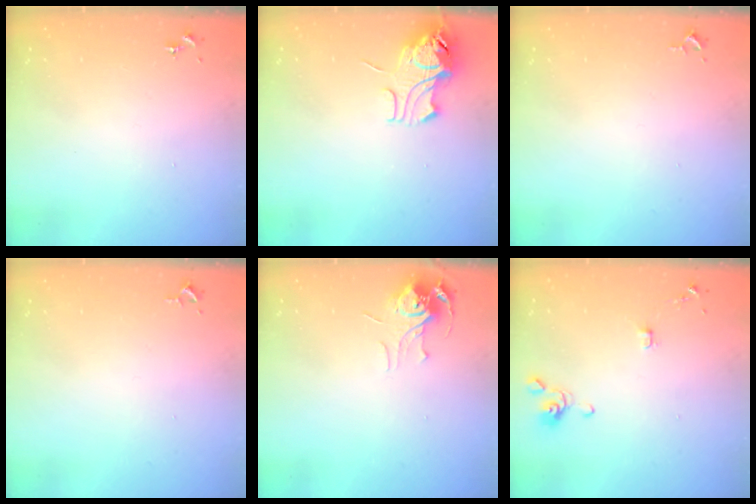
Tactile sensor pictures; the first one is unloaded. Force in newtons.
{"total": 10.2, "press": 10.2, "slide": 1.2}
{"total": 2.6, "press": 2.6, "slide": 0.4}
{"total": 2.6, "press": 2.6, "slide": 0.4}
{"total": 7.8, "press": 7.7, "slide": 0.7}
{"total": 4.1, "press": 4.0, "slide": 0.7}